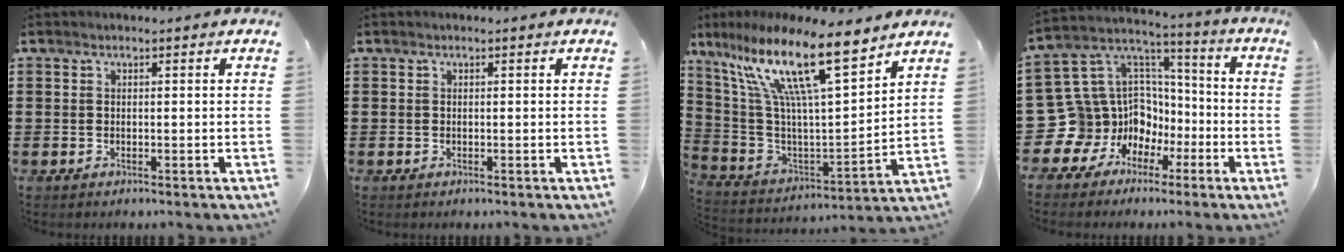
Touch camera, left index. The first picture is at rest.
{"total": 0.0}
{"total": 16.9, "force": [10.5, 3.4, 12.8], "torque": [-0.288, -0.055, 0.171]}
{"total": 13.0, "force": [-4.9, 12.0, 1.0], "torque": [-0.094, -0.025, -0.049]}